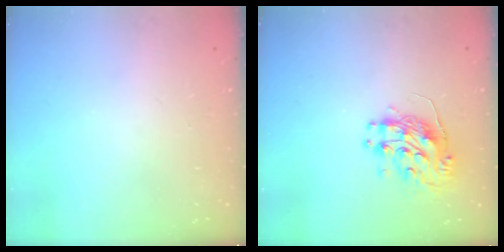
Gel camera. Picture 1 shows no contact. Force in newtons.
{"total": 10.7, "press": 10.6, "slide": 1.2}